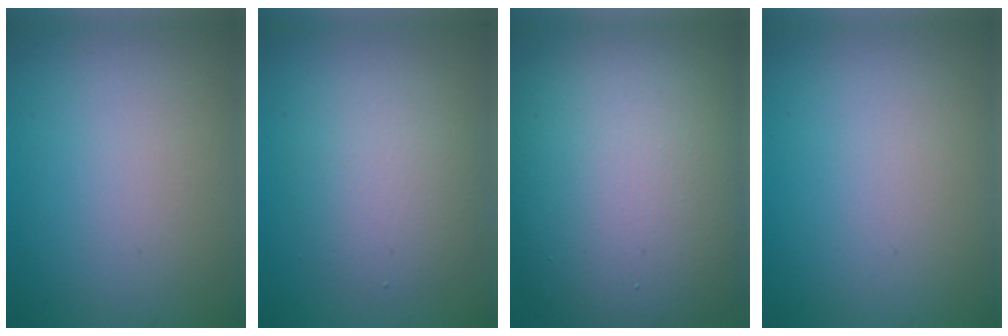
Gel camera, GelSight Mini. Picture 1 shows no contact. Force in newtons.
{"total": 2.5, "press": 2.5, "slide": 0.4}
{"total": 16.5, "press": 16.5, "slide": 0.7}
{"total": 0.0}